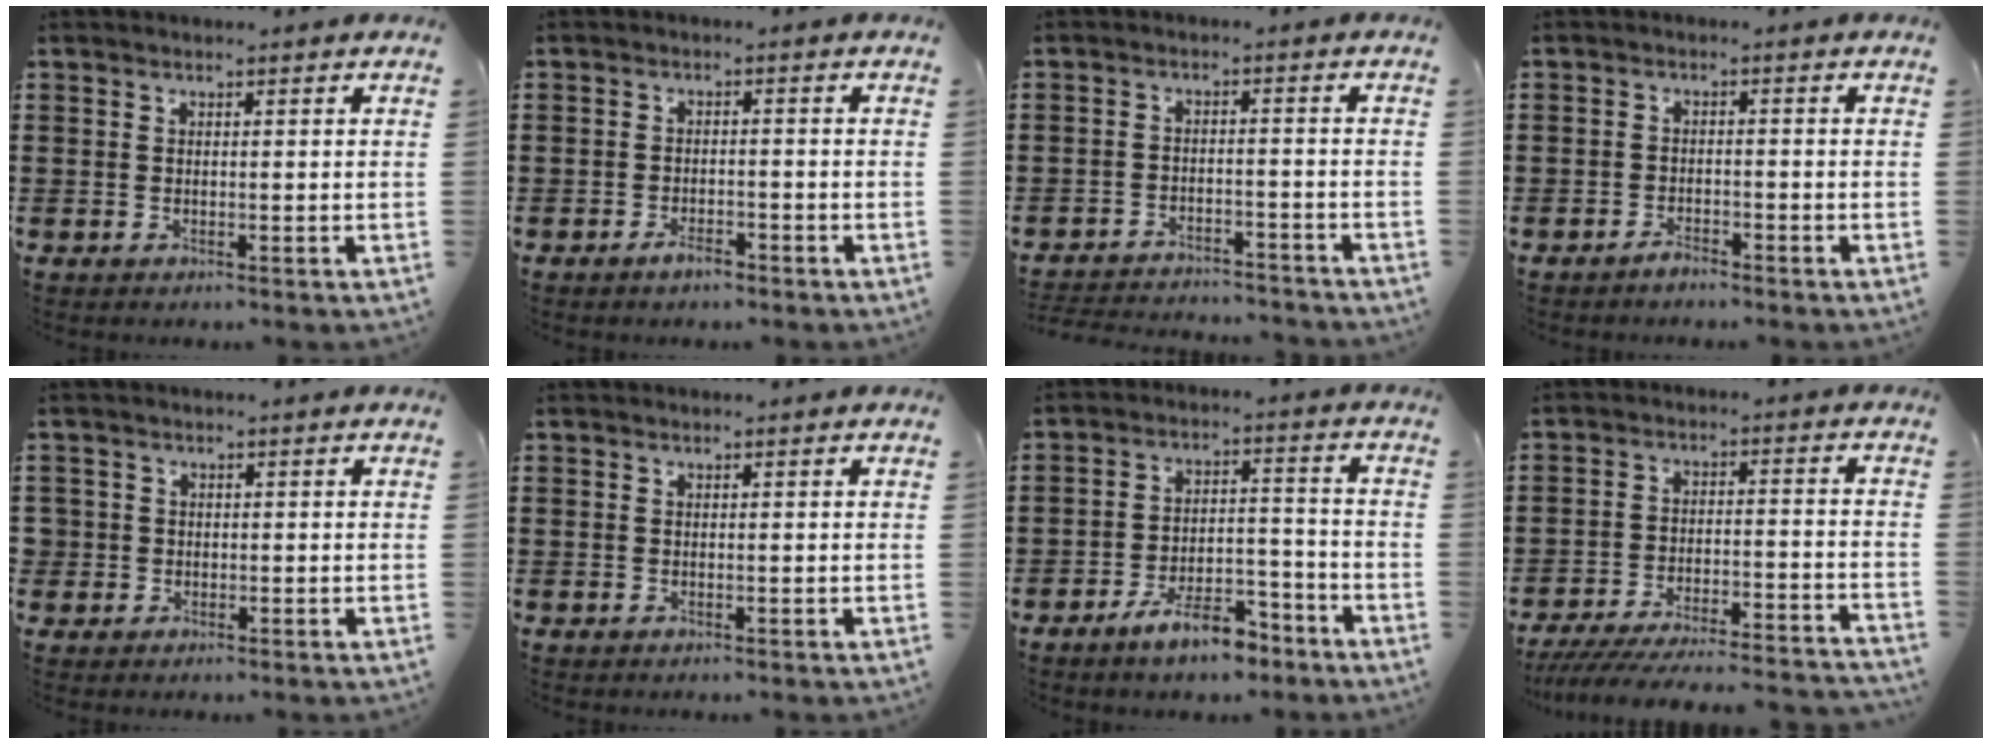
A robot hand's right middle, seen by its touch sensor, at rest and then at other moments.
{"total": 2.1, "force": [-1.7, 0.6, 1.1], "torque": [-0.019, 0.000, -0.031]}
{"total": 3.4, "force": [-3.4, 0.1, 0.2], "torque": [-0.007, 0.003, -0.072]}
{"total": 1.8, "force": [-1.7, 0.4, 0.4], "torque": [-0.010, 0.001, -0.034]}
{"total": 1.6, "force": [-0.1, 1.6, 0.2], "torque": [-0.010, 0.006, -0.007]}
{"total": 0.0}
{"total": 7.7, "force": [-6.1, 2.1, 4.1], "torque": [-0.079, 0.008, -0.116]}
{"total": 6.3, "force": [-6.0, 0.0, 1.9], "torque": [-0.038, -0.006, -0.118]}